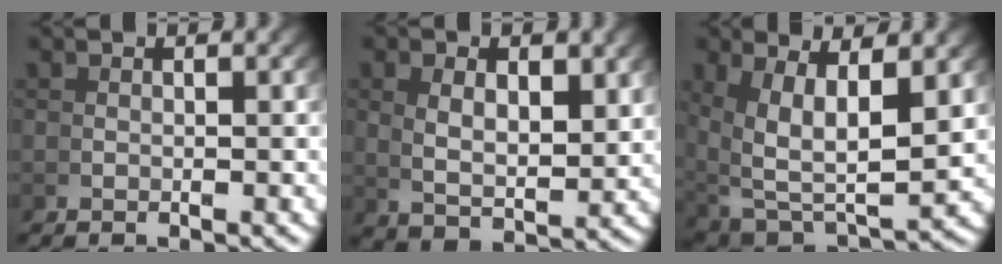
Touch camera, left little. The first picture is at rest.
{"total": 3.7, "force": [1.4, 1.5, 3.0], "torque": [-0.053, -0.010, 0.036]}
{"total": 8.2, "force": [0.8, 4.9, 6.6], "torque": [-0.140, -0.046, 0.042]}